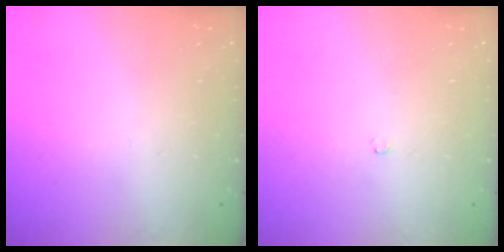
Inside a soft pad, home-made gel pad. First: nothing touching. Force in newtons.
{"total": 2.1, "press": 2.1, "slide": 0.4}